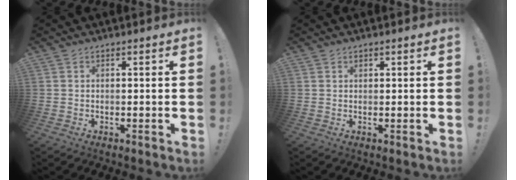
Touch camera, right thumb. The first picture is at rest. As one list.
[{"total": 0.8, "force": [0.6, 0.5, 0.3], "torque": [0.003, -0.003, 0.010]}]